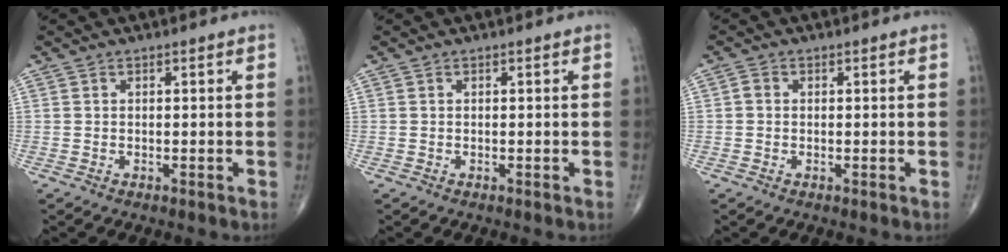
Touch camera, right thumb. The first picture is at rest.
{"total": 0.0}
{"total": 1.2, "force": [0.0, 1.0, 0.6], "torque": [-0.007, 0.002, -0.002]}